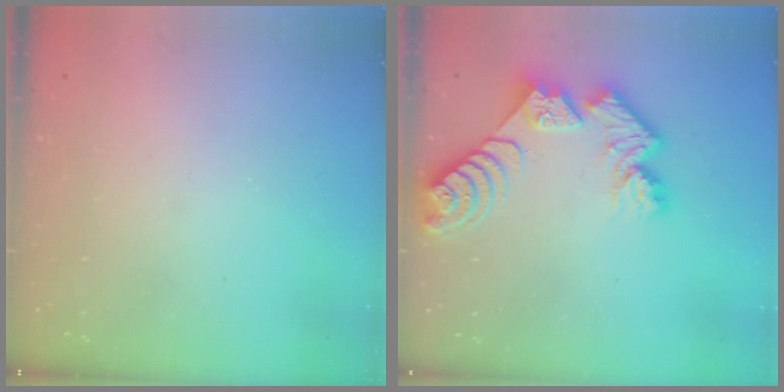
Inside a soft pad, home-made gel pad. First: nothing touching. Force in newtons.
{"total": 11.8, "press": 11.8, "slide": 1.2}